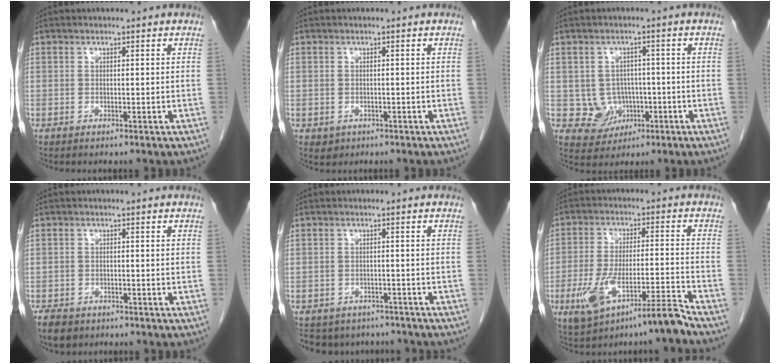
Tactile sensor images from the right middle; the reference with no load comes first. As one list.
[{"total": 1.4, "force": [-0.6, 1.2, 0.3], "torque": [-0.006, 0.002, 0.000]}, {"total": 5.1, "force": [-0.9, 4.9, 1.2], "torque": [-0.015, 0.009, -0.001]}, {"total": 5.0, "force": [-3.8, 2.7, 1.9], "torque": [-0.034, -0.004, -0.056]}, {"total": 9.2, "force": [-8.0, 4.4, 1.2], "torque": [-0.020, 0.009, -0.095]}, {"total": 9.8, "force": [-6.2, 1.0, 7.5], "torque": [-0.145, 0.007, -0.105]}]